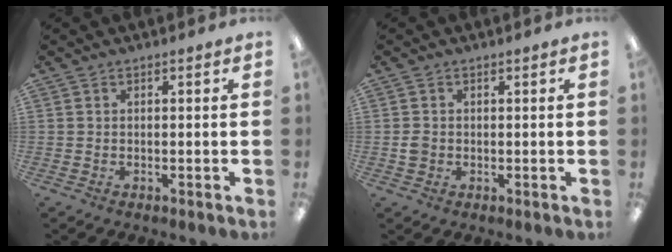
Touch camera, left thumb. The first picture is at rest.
{"total": 1.7, "force": [0.0, 1.6, 0.7], "torque": [-0.014, 0.004, -0.002]}